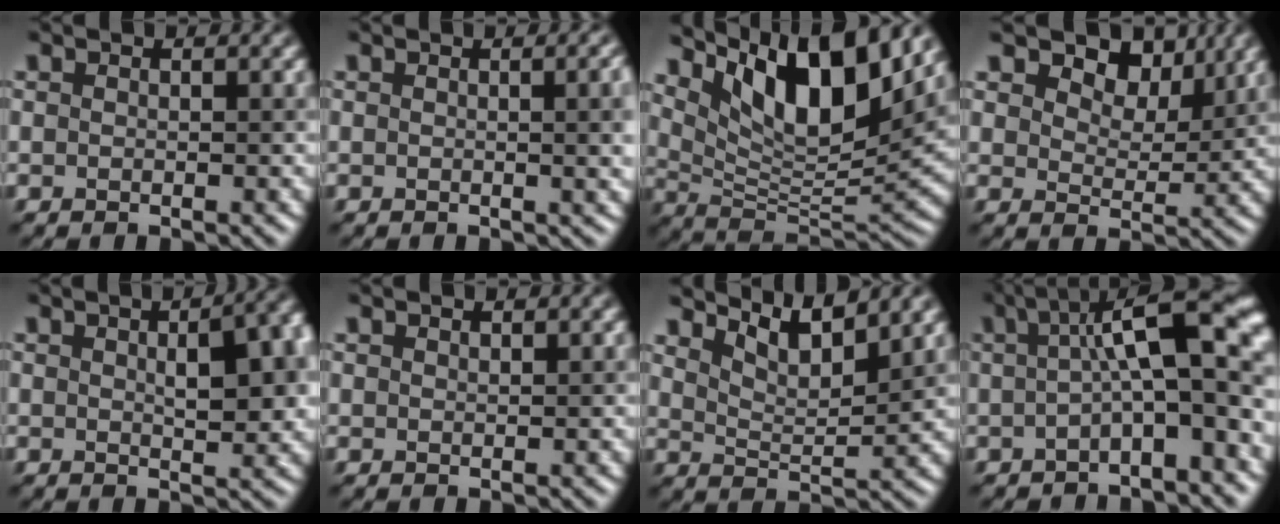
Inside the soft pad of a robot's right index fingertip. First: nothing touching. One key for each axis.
{"total": 4.8, "fx": 0.3, "fy": 1.9, "fz": 4.4, "tx": -0.016, "ty": 0.017, "tz": 0.004}
{"total": 10.8, "fx": 6.5, "fy": 3.4, "fz": 8.0, "tx": -0.125, "ty": -0.001, "tz": 0.127}
{"total": 5.2, "fx": 3.7, "fy": 2.7, "fz": 2.4, "tx": -0.036, "ty": 0.002, "tz": 0.054}
{"total": 6.5, "fx": 1.4, "fy": 2.2, "fz": 5.9, "tx": -0.048, "ty": 0.023, "tz": 0.024}
{"total": 0.6, "fx": 0.5, "fy": -0.1, "fz": -0.2, "tx": 0.007, "ty": 0.004, "tz": 0.017}
{"total": 4.5, "fx": 3.9, "fy": 0.9, "fz": 2.3, "tx": -0.039, "ty": 0.003, "tz": 0.072}
{"total": 9.5, "fx": 0.9, "fy": 2.2, "fz": 9.2, "tx": -0.113, "ty": 0.034, "tz": 0.009}